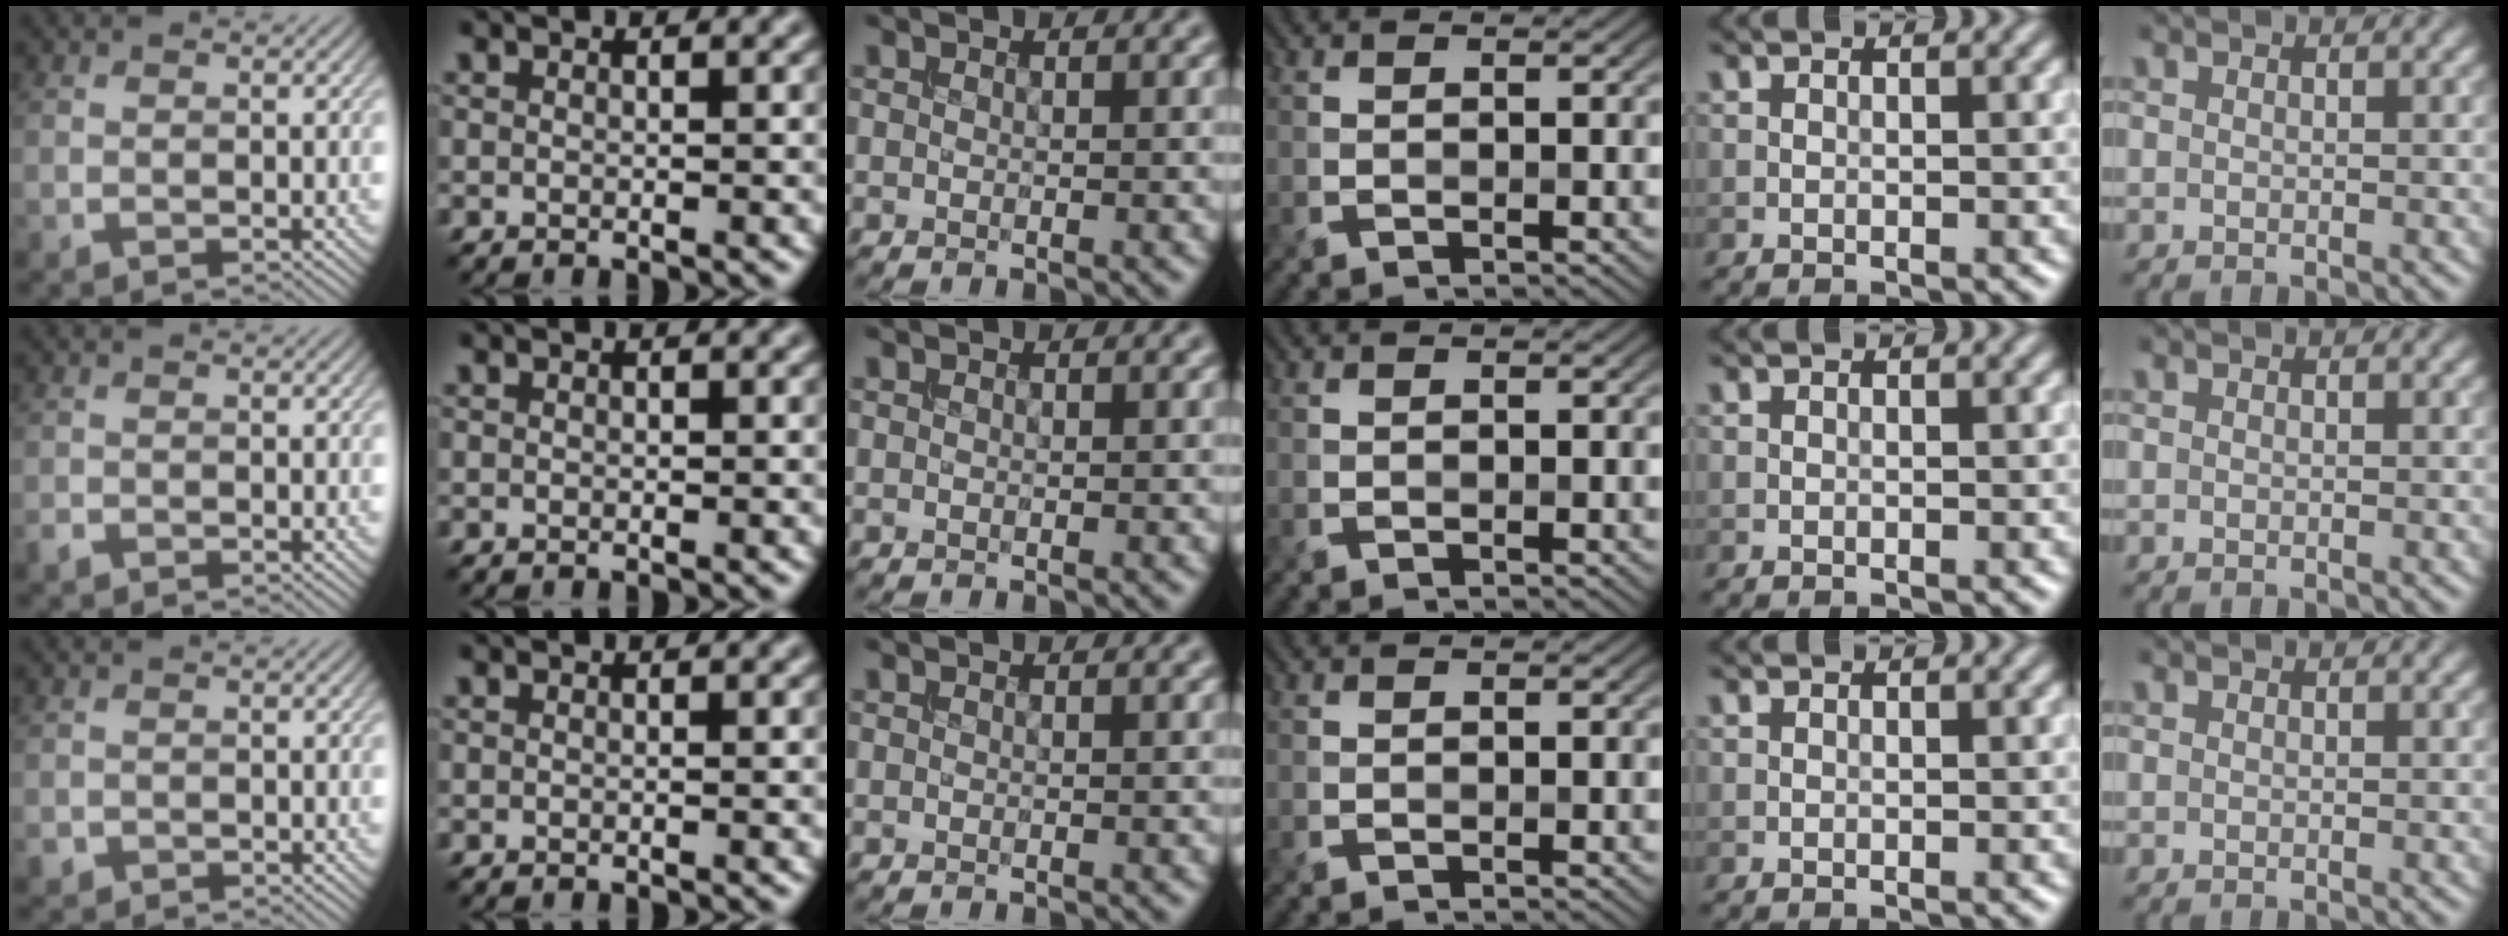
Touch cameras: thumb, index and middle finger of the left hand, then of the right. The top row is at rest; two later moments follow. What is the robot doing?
{"motion": "insert", "object": "file holder"}